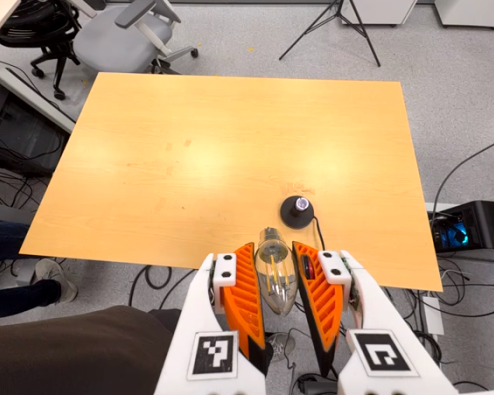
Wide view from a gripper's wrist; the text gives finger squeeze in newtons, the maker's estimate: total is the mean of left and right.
{"total": 10.6, "left": 9.7, "right": 11.5}